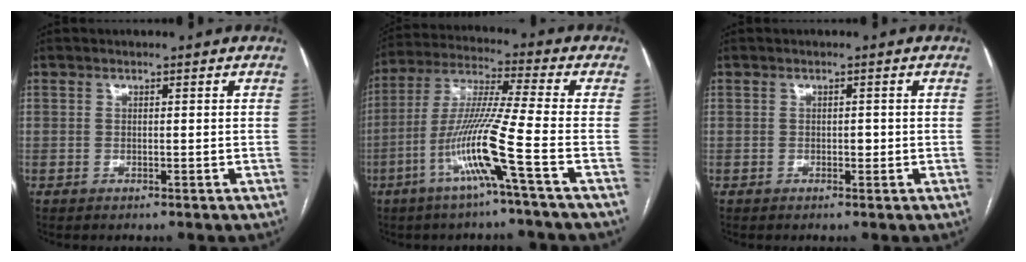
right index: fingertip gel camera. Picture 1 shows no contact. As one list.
[{"total": 12.4, "force": [-5.0, -2.0, 11.2], "torque": [-0.222, -0.007, -0.103]}, {"total": 1.0, "force": [-0.2, 0.6, 0.7], "torque": [-0.008, 0.002, -0.002]}]